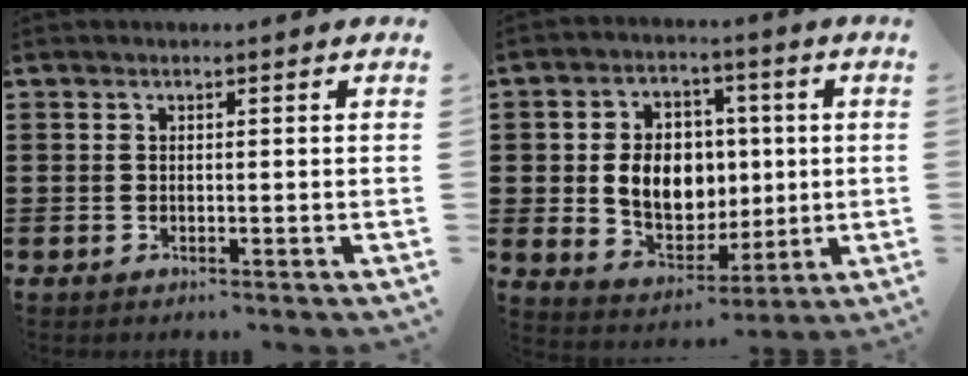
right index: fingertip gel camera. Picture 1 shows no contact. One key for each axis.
{"total": 9.4, "fx": 0.5, "fy": 7.3, "fz": 5.8, "tx": -0.113, "ty": 0.014, "tz": 0.007}